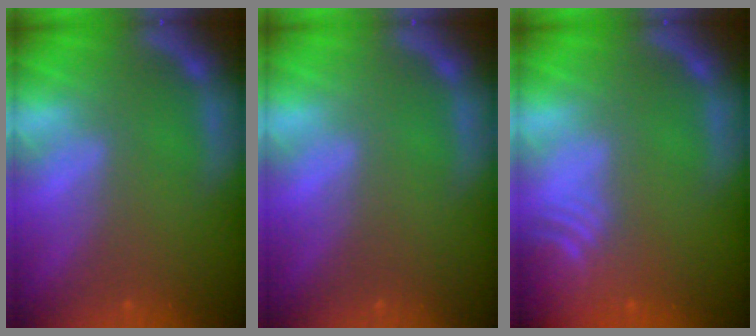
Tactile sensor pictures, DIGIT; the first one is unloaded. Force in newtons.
{"total": 0.0}
{"total": 6.5}